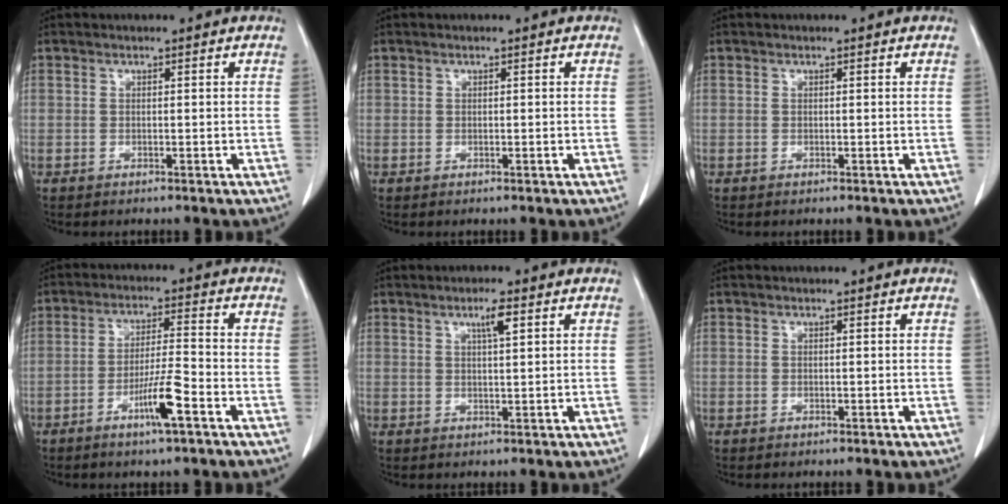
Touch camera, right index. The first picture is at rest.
{"total": 0.0}
{"total": 0.0}
{"total": 7.2, "force": [-3.7, 0.0, 6.2], "torque": [-0.119, -0.004, -0.065]}
{"total": 2.7, "force": [1.3, 0.1, 2.4], "torque": [-0.045, 0.001, 0.023]}
{"total": 0.0}